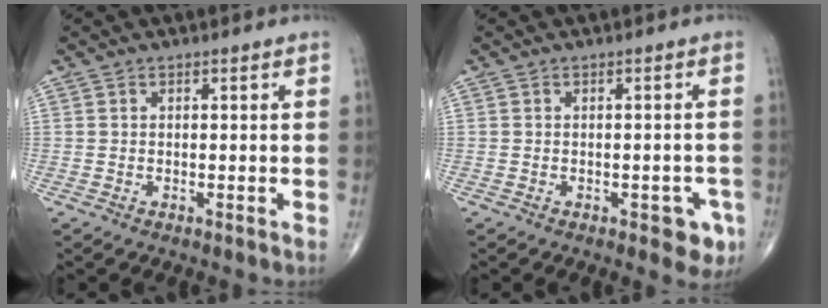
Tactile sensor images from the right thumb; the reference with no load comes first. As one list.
[{"total": 4.6, "force": [-2.1, 2.3, 3.4], "torque": [-0.015, 0.007, -0.022]}]